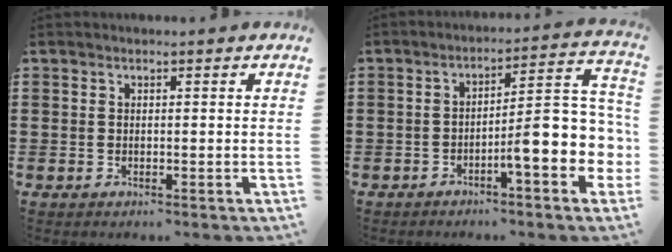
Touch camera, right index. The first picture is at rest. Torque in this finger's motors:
{"motor_torque": [2.14, 0.00, 0.46, 0.17]}